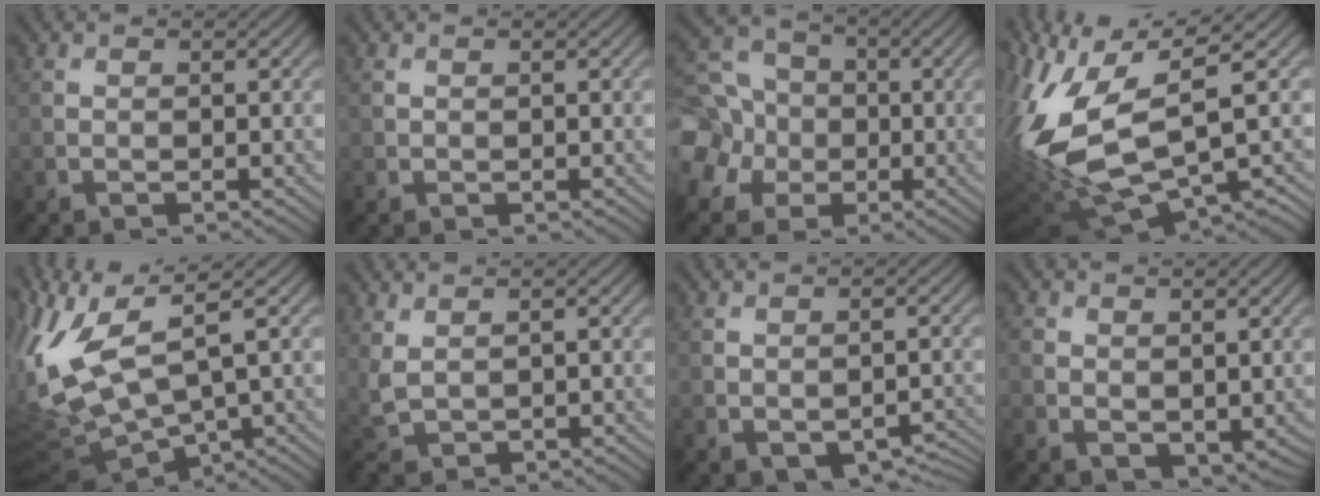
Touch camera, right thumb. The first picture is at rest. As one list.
[{"total": 0.5, "force": [0.4, 0.4, 0.0], "torque": [0.000, -0.002, 0.010]}, {"total": 11.5, "force": [-1.6, 10.2, 5.1], "torque": [-0.156, -0.011, -0.060]}, {"total": 15.5, "force": [-0.8, 5.9, 14.2], "torque": [-0.327, 0.000, 0.000]}, {"total": 13.1, "force": [2.1, 5.2, 11.8], "torque": [-0.288, -0.005, 0.052]}, {"total": 2.6, "force": [1.4, 1.2, 1.7], "torque": [-0.055, 0.003, 0.035]}, {"total": 4.1, "force": [-1.9, 2.5, 2.7], "torque": [-0.042, -0.020, -0.014]}, {"total": 3.2, "force": [0.7, 2.6, 1.8], "torque": [-0.042, -0.012, 0.018]}]